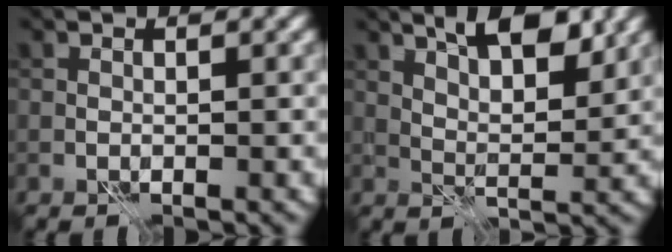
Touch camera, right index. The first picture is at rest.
{"total": 6.1, "force": [3.9, 2.1, 4.2], "torque": [-0.055, 0.004, 0.060]}